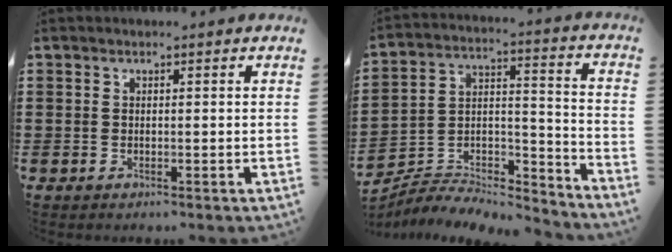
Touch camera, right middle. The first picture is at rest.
{"total": 5.9, "force": [-5.6, 1.5, 1.1], "torque": [-0.010, 0.005, -0.110]}